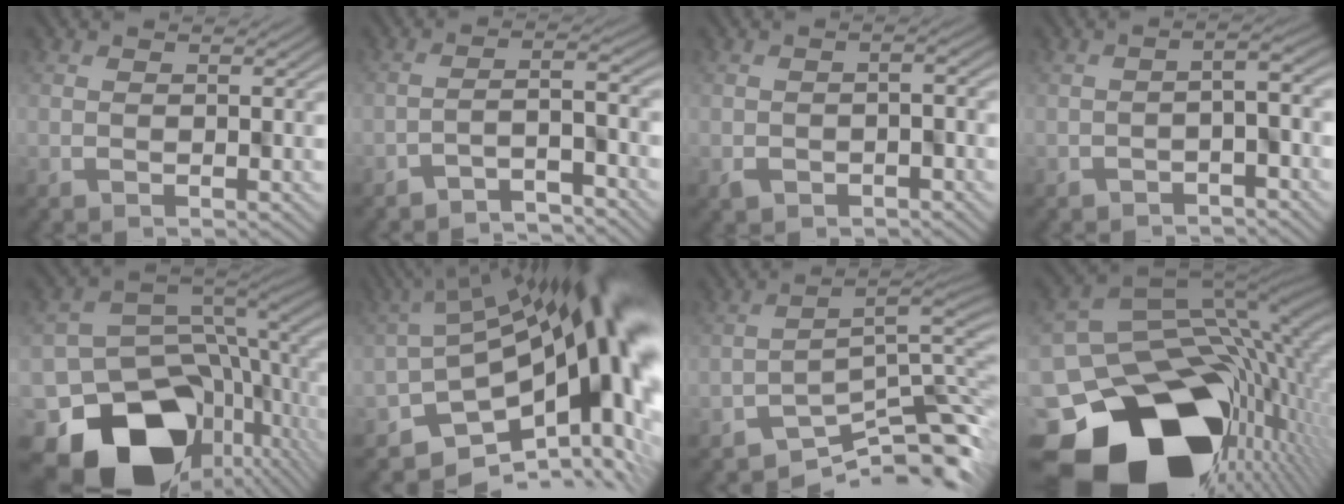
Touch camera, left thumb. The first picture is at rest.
{"total": 5.7, "force": [-4.9, 0.8, 2.9], "torque": [-0.032, 0.012, -0.082]}
{"total": 2.5, "force": [-1.4, 1.4, 1.5], "torque": [-0.024, -0.003, -0.019]}
{"total": 3.4, "force": [-2.4, 0.7, 2.4], "torque": [-0.034, 0.003, -0.039]}
{"total": 15.5, "force": [-6.8, 11.1, 8.5], "torque": [-0.159, -0.059, -0.092]}
{"total": 16.7, "force": [-3.2, 7.7, 14.5], "torque": [-0.184, -0.017, -0.052]}
{"total": 8.6, "force": [-5.7, 2.0, 6.1], "torque": [-0.084, -0.007, -0.095]}
{"total": 19.3, "force": [-7.0, 13.8, 11.5], "torque": [-0.238, -0.069, -0.088]}